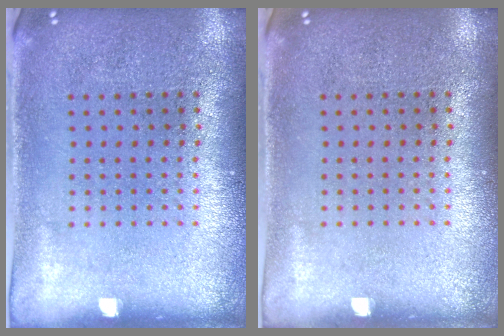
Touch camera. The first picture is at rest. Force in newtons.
{"total": 0.0}